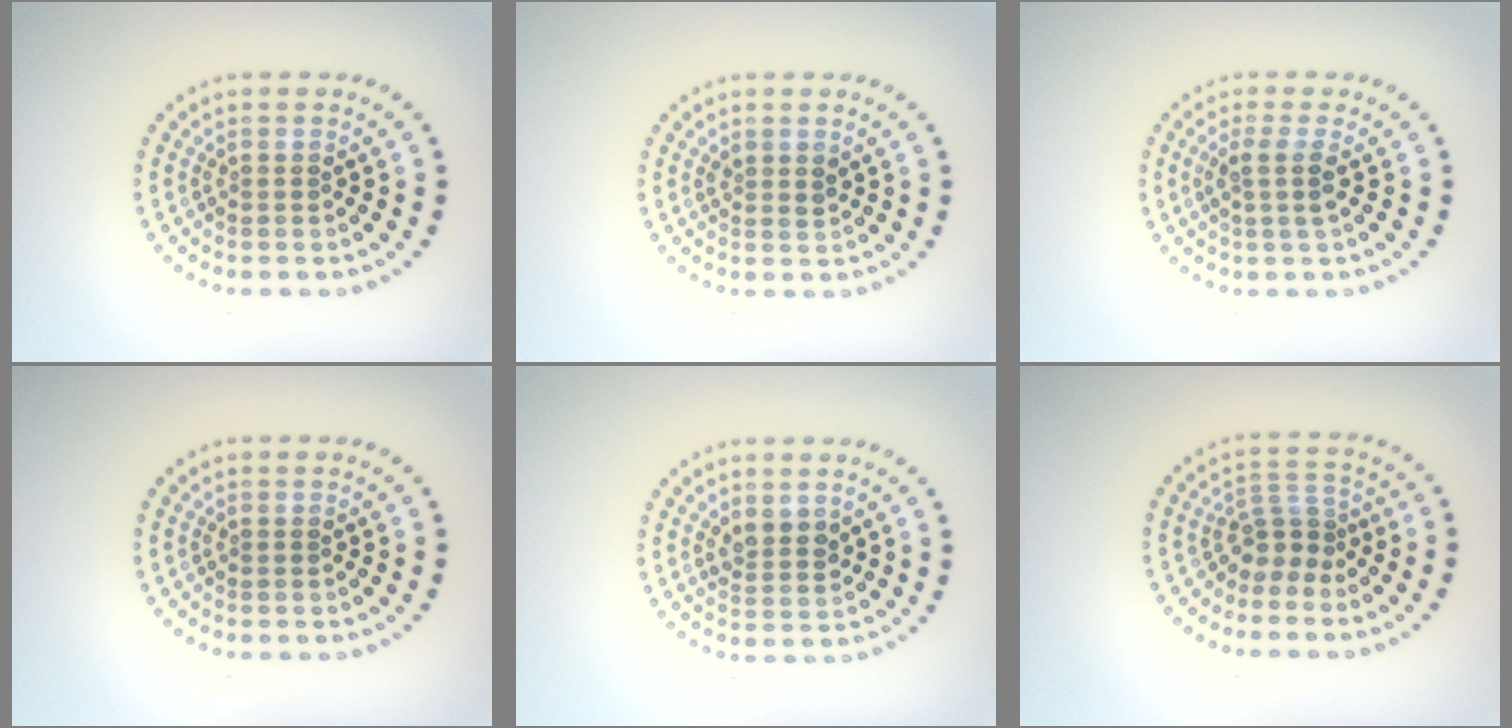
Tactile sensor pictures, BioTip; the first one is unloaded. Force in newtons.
{"total": 1.0, "press": 0.9, "slide": 0.5}
{"total": 1.9, "press": 1.5, "slide": 1.1}
{"total": 0.0}
{"total": 2.0, "press": 1.8, "slide": 0.8}
{"total": 2.7, "press": 1.8, "slide": 2.0}